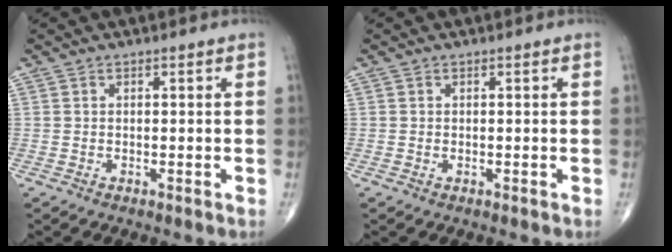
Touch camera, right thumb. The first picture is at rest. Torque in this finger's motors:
{"motor_torque": [1.19, 1.89, 0.07, -0.09, -0.01]}